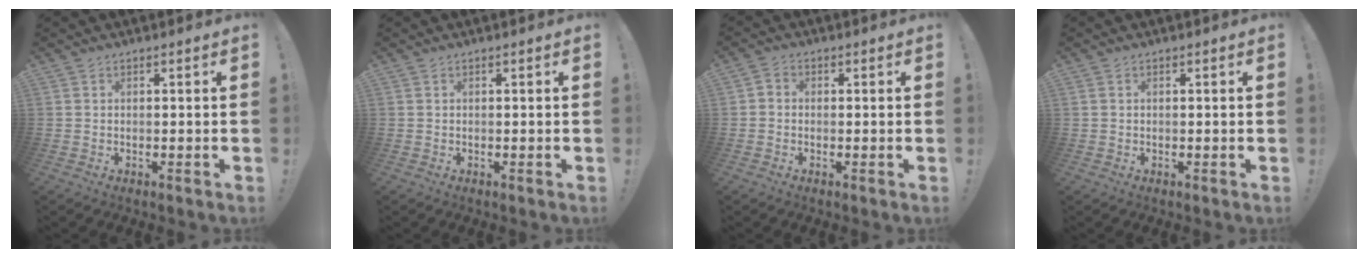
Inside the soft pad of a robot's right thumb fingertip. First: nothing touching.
{"total": 0.0}
{"total": 2.1, "force": [-0.9, 1.6, 1.1], "torque": [-0.020, 0.009, -0.015]}
{"total": 0.7, "force": [0.2, 0.6, 0.2], "torque": [-0.012, 0.007, 0.006]}